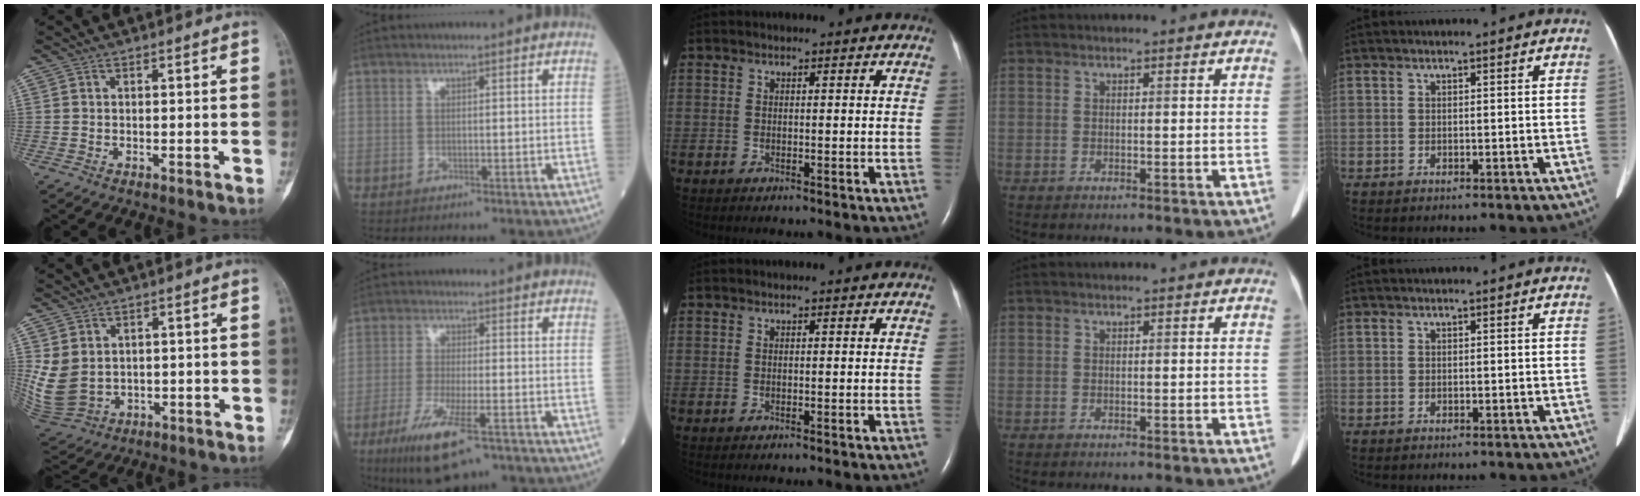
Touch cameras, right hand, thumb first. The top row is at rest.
{"thumb": {"total": 8.3, "force": [1.4, 6.7, 4.7], "torque": [-0.091, -0.010, 0.053]}, "index": {"total": 10.3, "force": [-6.4, 2.4, 7.7], "torque": [-0.142, -0.024, -0.107]}}